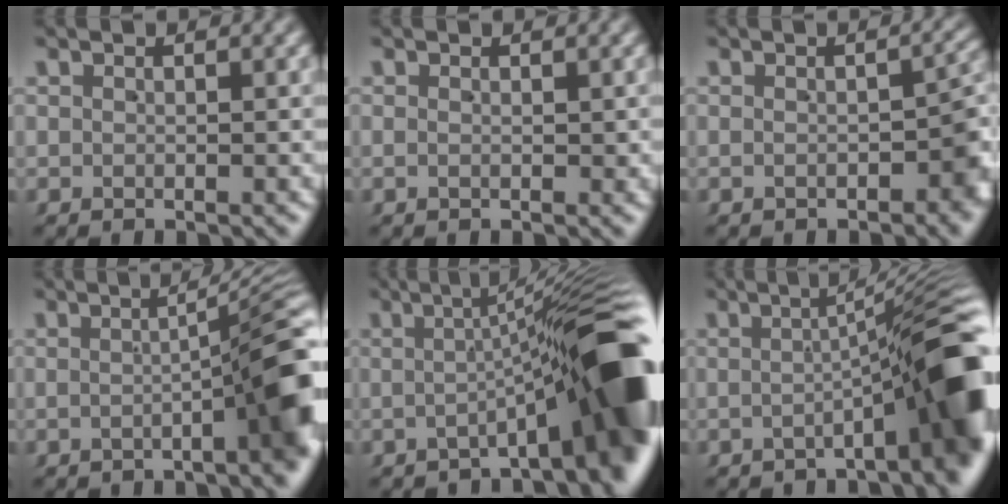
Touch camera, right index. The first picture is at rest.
{"total": 0.0}
{"total": 3.2, "force": [-1.3, 1.5, 2.5], "torque": [-0.022, -0.004, -0.019]}
{"total": 7.2, "force": [-1.9, 1.1, 6.8], "torque": [-0.073, 0.021, -0.036]}
{"total": 12.2, "force": [-2.6, 3.1, 11.5], "torque": [-0.131, 0.019, -0.044]}
{"total": 10.6, "force": [-3.2, 2.5, 9.8], "torque": [-0.102, 0.017, -0.052]}